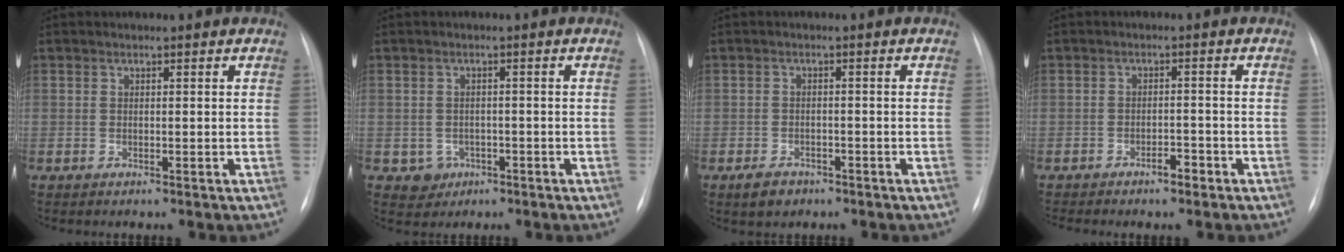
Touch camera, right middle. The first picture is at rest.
{"total": 2.9, "force": [-1.2, 2.6, 0.4], "torque": [-0.001, 0.009, -0.010]}
{"total": 3.2, "force": [-2.2, 1.9, 1.3], "torque": [-0.028, 0.001, -0.028]}
{"total": 2.9, "force": [-2.2, 0.8, 1.7], "torque": [-0.026, 0.004, -0.034]}